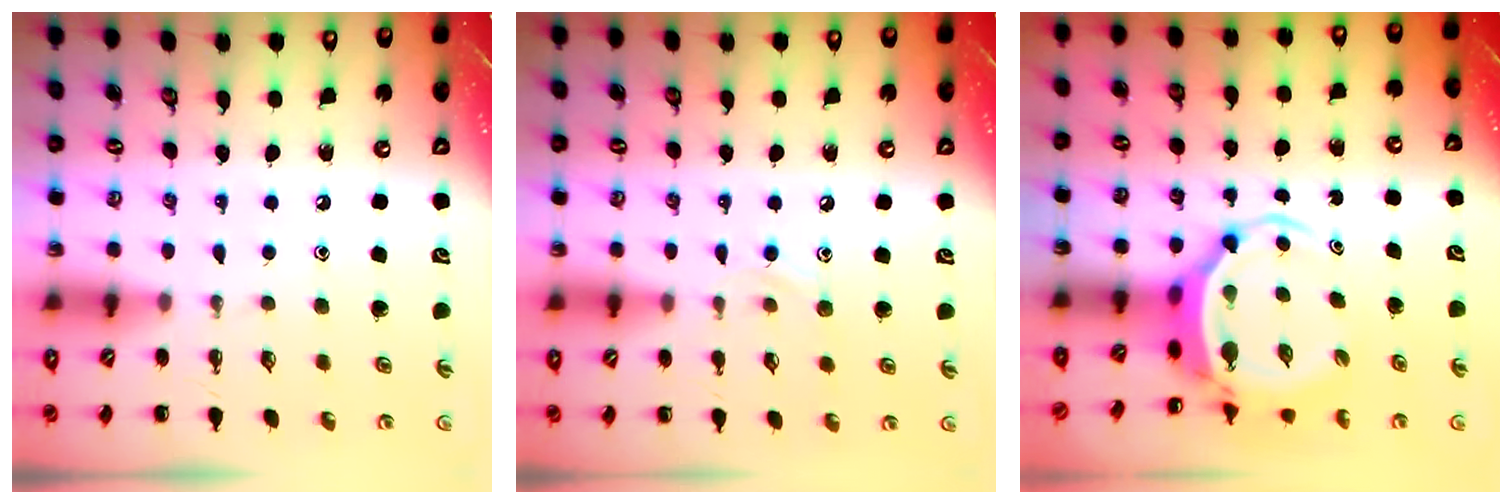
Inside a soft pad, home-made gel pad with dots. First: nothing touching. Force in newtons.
{"total": 6.3, "press": 6.1, "slide": 1.6}
{"total": 5.3, "press": 5.0, "slide": 1.5}